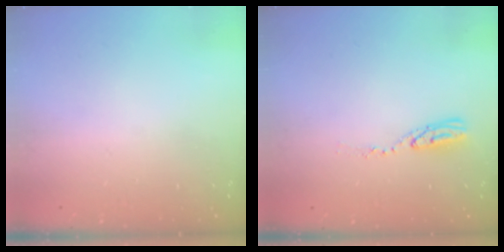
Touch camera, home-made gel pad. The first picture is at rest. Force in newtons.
{"total": 5.1, "press": 5.1, "slide": 0.3}